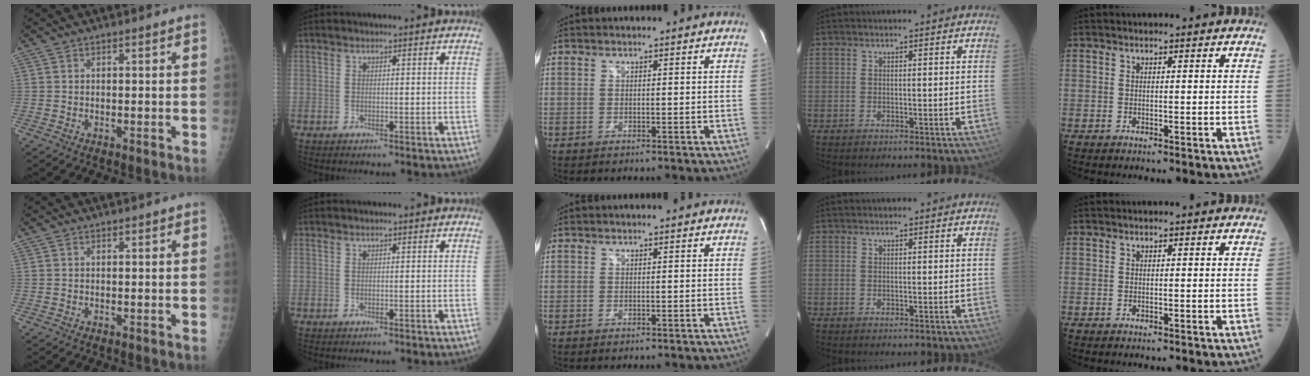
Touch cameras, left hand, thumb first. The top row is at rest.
{}